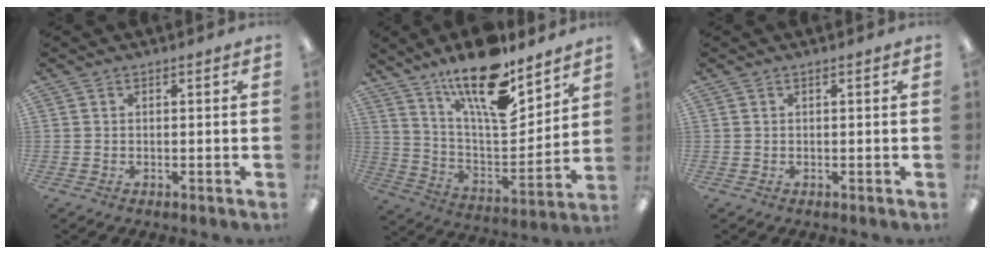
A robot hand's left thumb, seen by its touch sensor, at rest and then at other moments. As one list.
[{"total": 19.7, "force": [13.9, 6.6, 12.3], "torque": [-0.210, -0.094, 0.238]}, {"total": 0.0}]